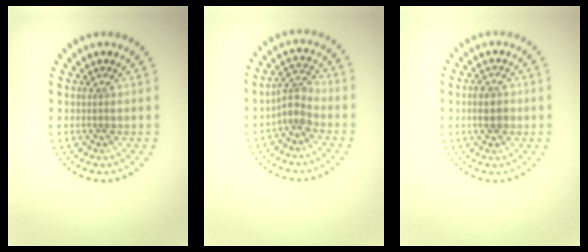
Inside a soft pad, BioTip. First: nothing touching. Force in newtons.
{"total": 2.3, "press": 1.7, "slide": 1.6}
{"total": 2.2, "press": 2.2, "slide": 0.1}